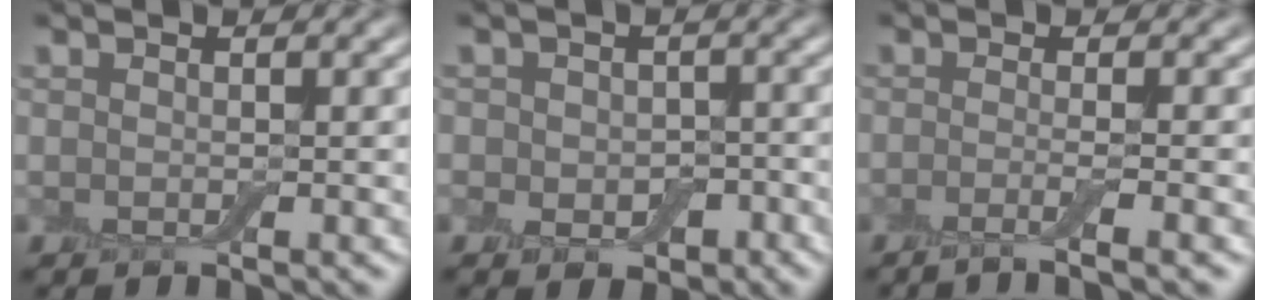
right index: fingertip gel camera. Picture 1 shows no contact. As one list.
[{"total": 3.8, "force": [-0.9, 3.0, 2.1], "torque": [-0.017, -0.007, -0.017]}, {"total": 2.8, "force": [-1.1, 0.7, 2.4], "torque": [-0.024, -0.006, -0.034]}]